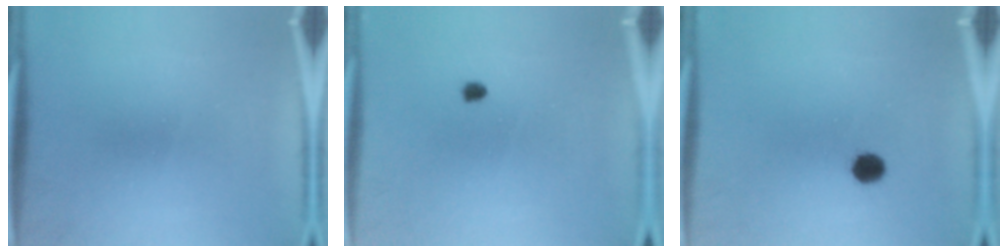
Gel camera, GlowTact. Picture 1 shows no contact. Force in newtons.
{"total": 0.9}
{"total": 3.1}